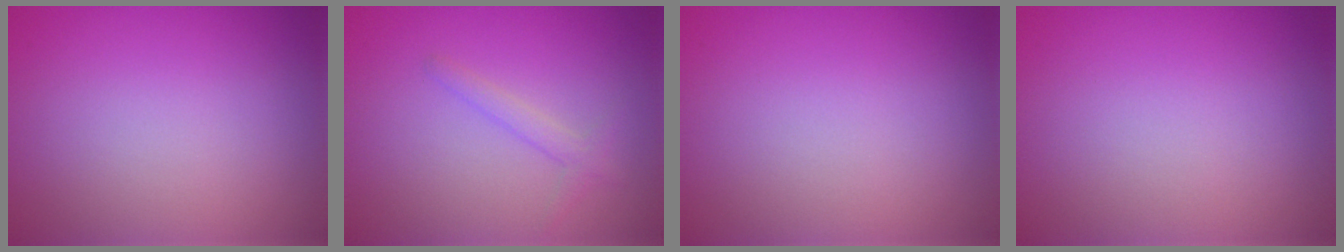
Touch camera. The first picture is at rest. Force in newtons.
{"total": 1.4, "press": 1.4, "slide": 0.1}
{"total": 0.0}
{"total": 0.0}